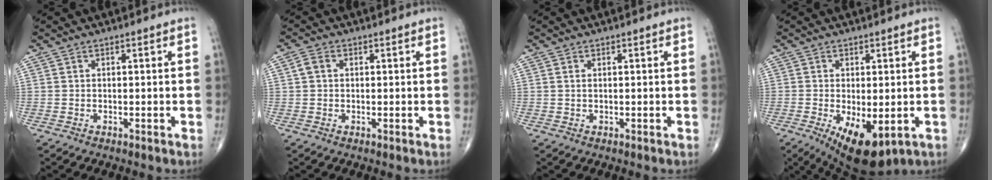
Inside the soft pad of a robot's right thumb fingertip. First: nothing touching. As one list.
[{"total": 2.3, "force": [0.4, 1.8, 1.4], "torque": [-0.028, 0.008, 0.007]}, {"total": 0.5, "force": [0.2, 0.2, 0.4], "torque": [-0.012, 0.004, 0.004]}, {"total": 10.9, "force": [-3.9, 4.9, 8.9], "torque": [-0.134, -0.015, -0.048]}]